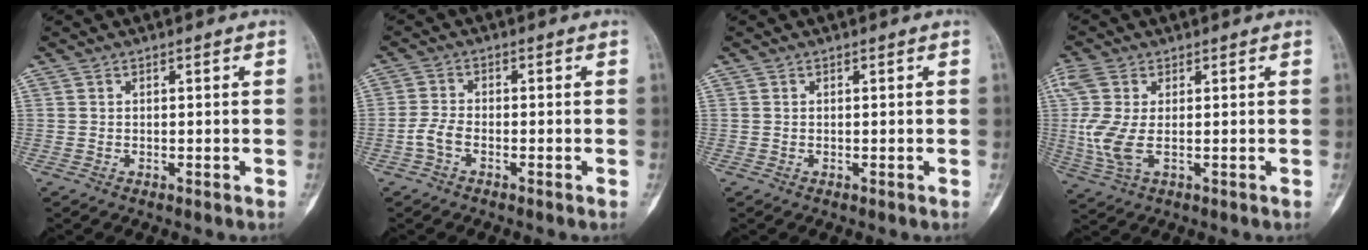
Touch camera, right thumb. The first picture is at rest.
{"total": 3.0, "force": [-1.4, 1.4, 2.2], "torque": [-0.052, 0.012, -0.034]}
{"total": 0.0}
{"total": 7.9, "force": [0.2, 3.8, 6.9], "torque": [-0.202, -0.003, 0.007]}